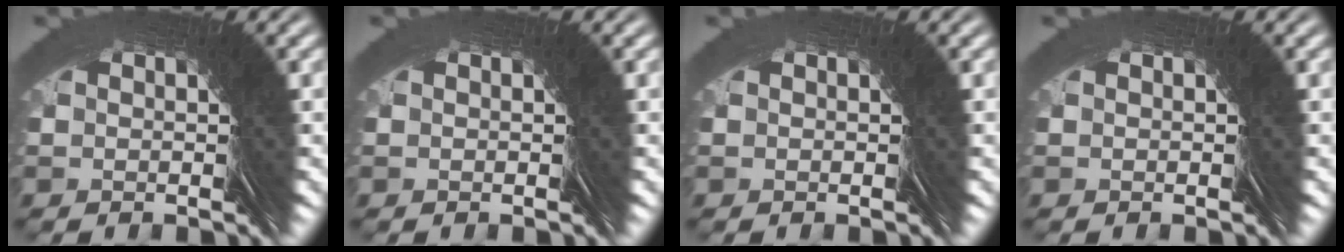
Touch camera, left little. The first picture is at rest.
{"total": 0.0}
{"total": 0.0}
{"total": 0.0}